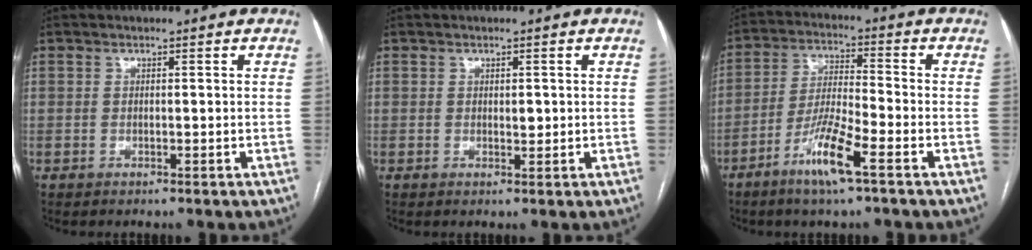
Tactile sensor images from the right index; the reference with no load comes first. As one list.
[{"total": 1.1, "force": [0.1, 0.6, 0.9], "torque": [-0.012, -0.001, 0.003]}, {"total": 9.1, "force": [-5.2, 0.4, 7.5], "torque": [-0.153, -0.010, -0.100]}]